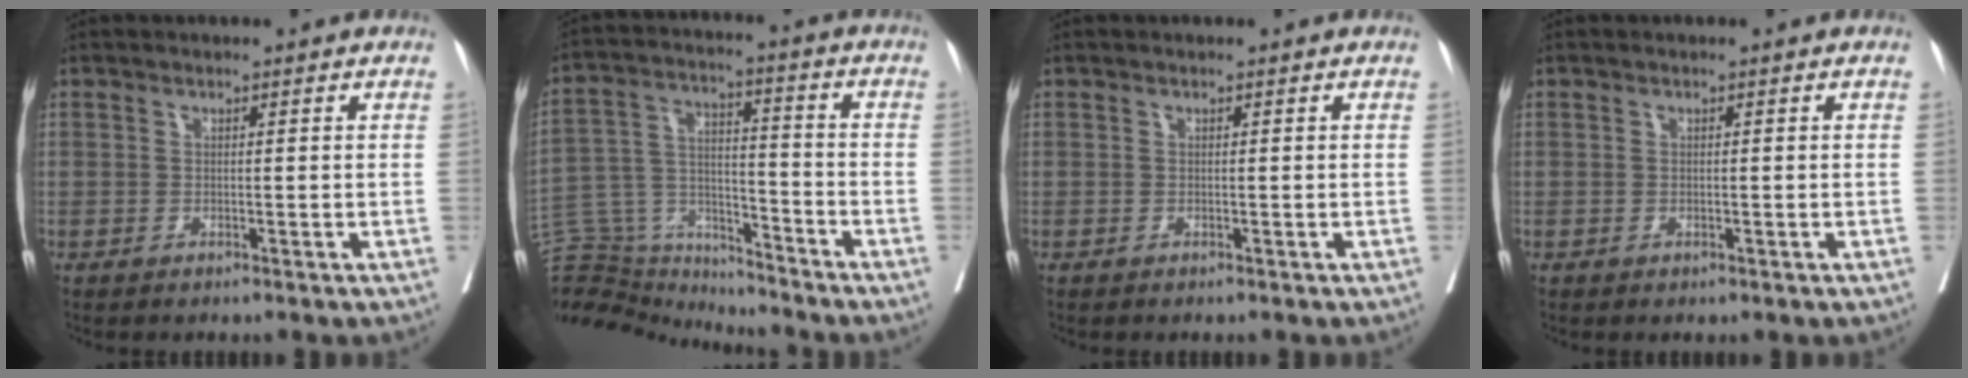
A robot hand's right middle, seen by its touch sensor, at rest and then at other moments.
{"total": 14.3, "force": [-13.9, 2.8, 2.0], "torque": [-0.045, 0.045, -0.239]}
{"total": 0.0}
{"total": 0.0}